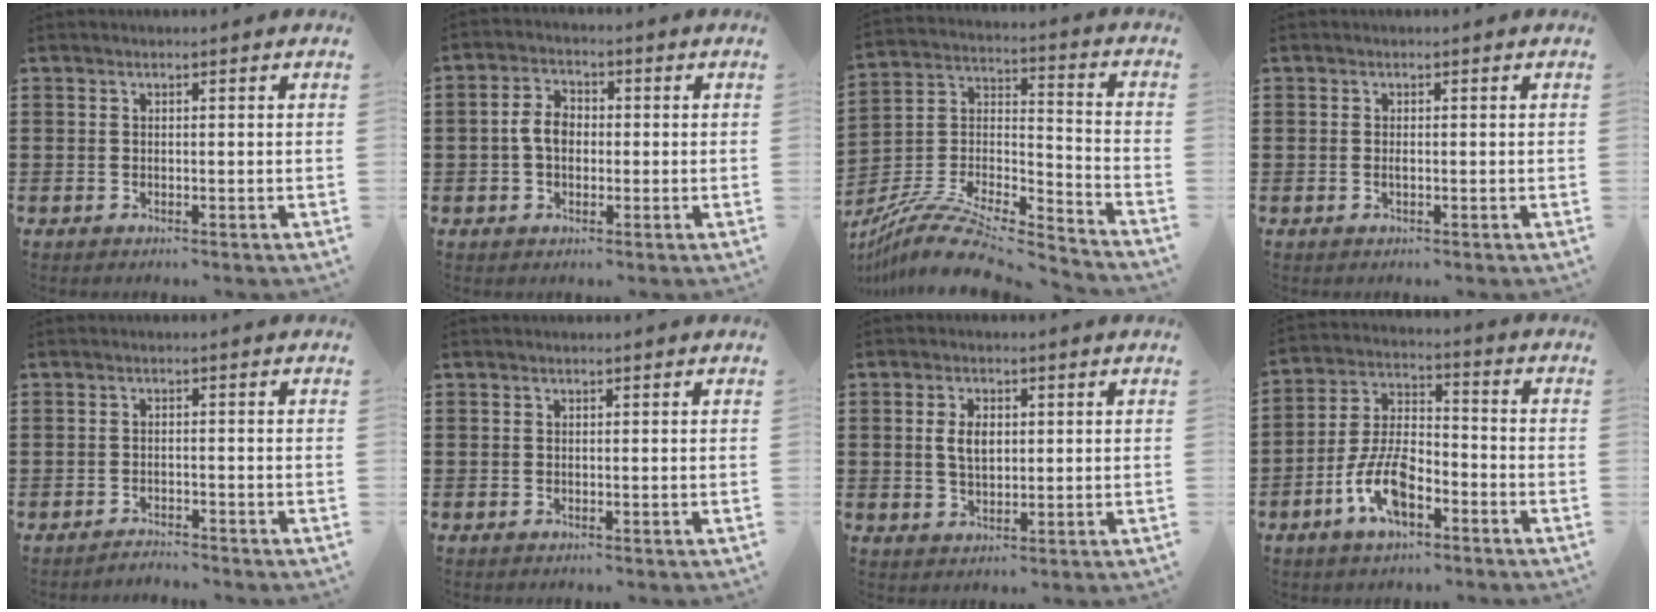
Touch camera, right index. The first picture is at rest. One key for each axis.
{"total": 4.3, "fx": -0.4, "fy": 2.8, "fz": 3.2, "tx": -0.078, "ty": 0.004, "tz": -0.013}
{"total": 10.4, "fx": -8.6, "fy": 2.9, "fz": 5.1, "tx": -0.101, "ty": 0.016, "tz": -0.170}
{"total": 0.7, "fx": -0.1, "fy": 0.1, "fz": 0.7, "tx": -0.016, "ty": -0.005, "tz": -0.001}
{"total": 1.2, "fx": -1.2, "fy": 0.0, "fz": -0.1, "tx": -0.002, "ty": 0.003, "tz": -0.027}
{"total": 0.0}
{"total": 3.9, "fx": 0.5, "fy": 2.2, "fz": 3.2, "tx": -0.059, "ty": 0.007, "tz": 0.006}
{"total": 9.5, "fx": -4.6, "fy": 4.5, "fz": 7.0, "tx": -0.154, "ty": 0.005, "tz": -0.085}